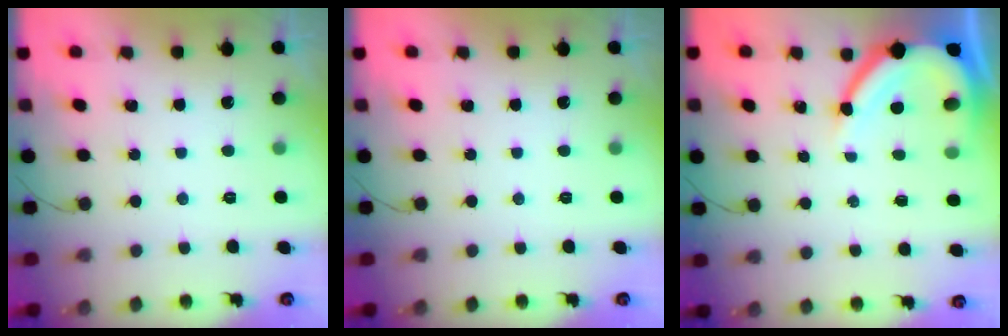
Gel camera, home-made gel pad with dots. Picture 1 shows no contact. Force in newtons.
{"total": 0.0}
{"total": 8.5, "press": 8.5, "slide": 0.7}